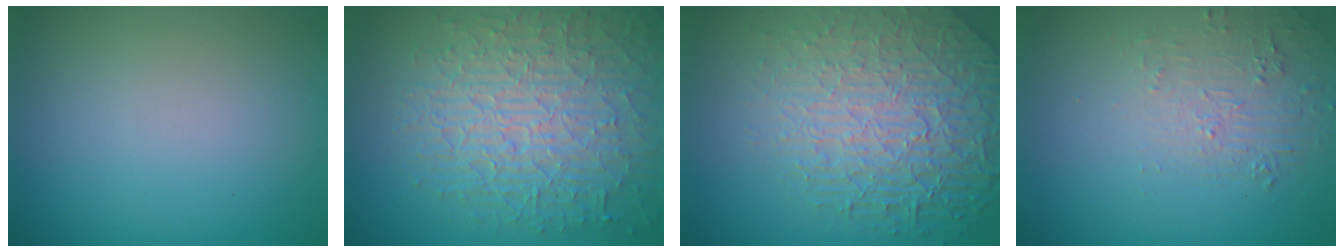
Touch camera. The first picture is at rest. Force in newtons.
{"total": 9.1, "press": 6.3, "slide": 6.5}
{"total": 7.8, "press": 5.9, "slide": 5.1}
{"total": 1.9, "press": 0.8, "slide": 1.7}